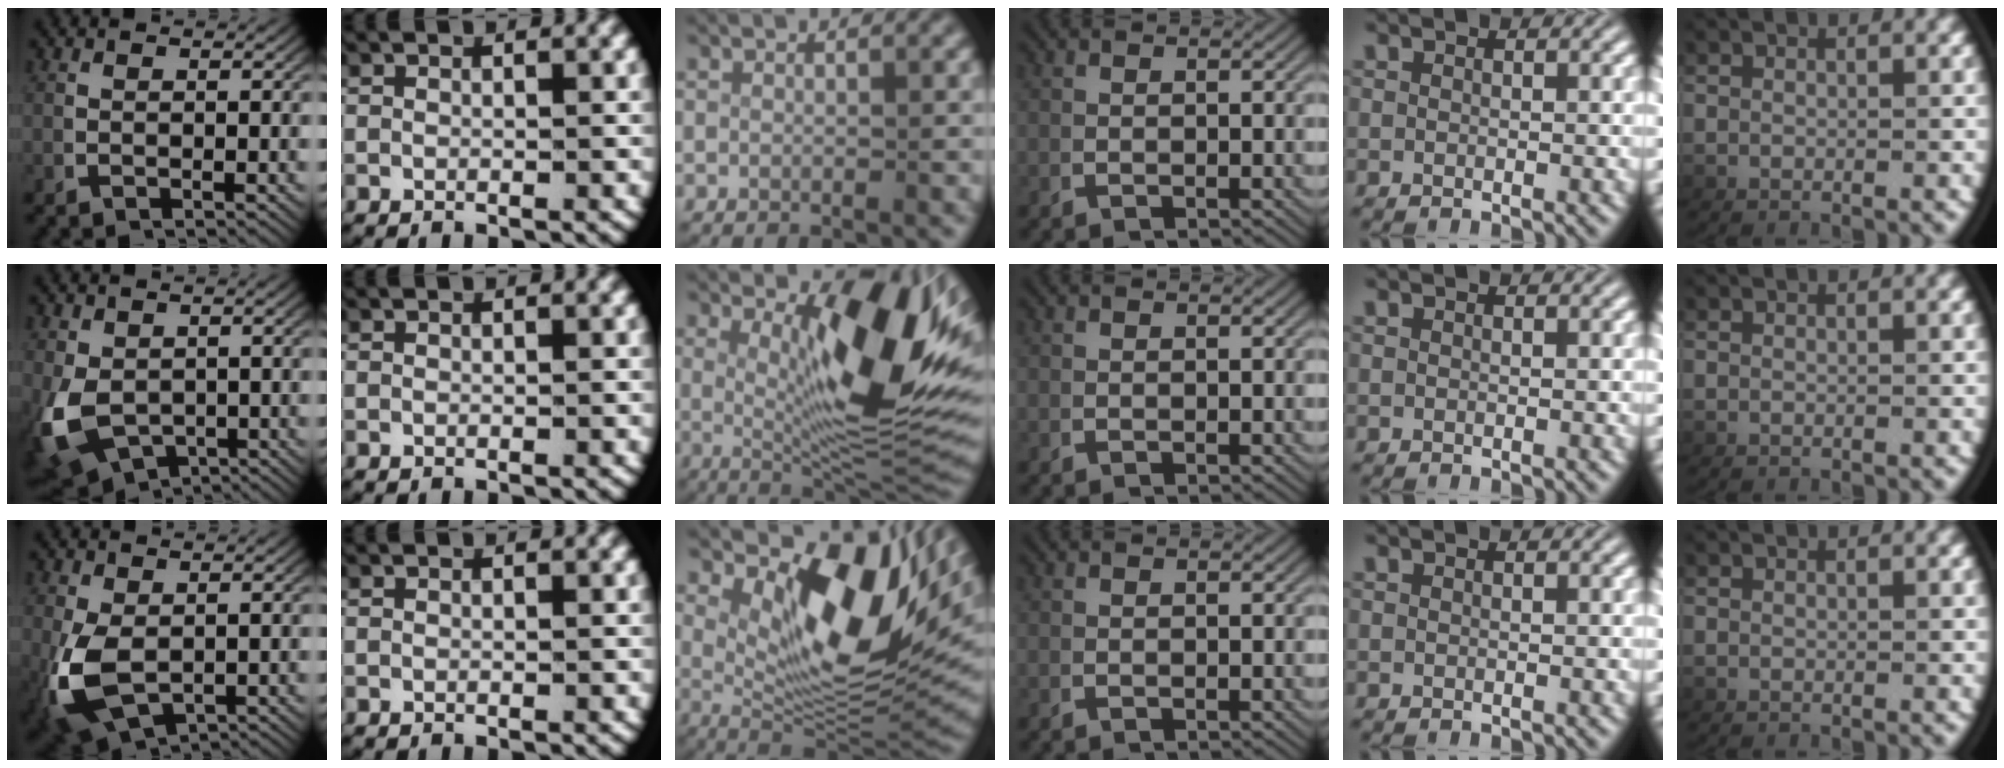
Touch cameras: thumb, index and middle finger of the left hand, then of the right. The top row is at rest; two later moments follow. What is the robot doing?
{"motion": "lift_and_place", "object": "fork"}